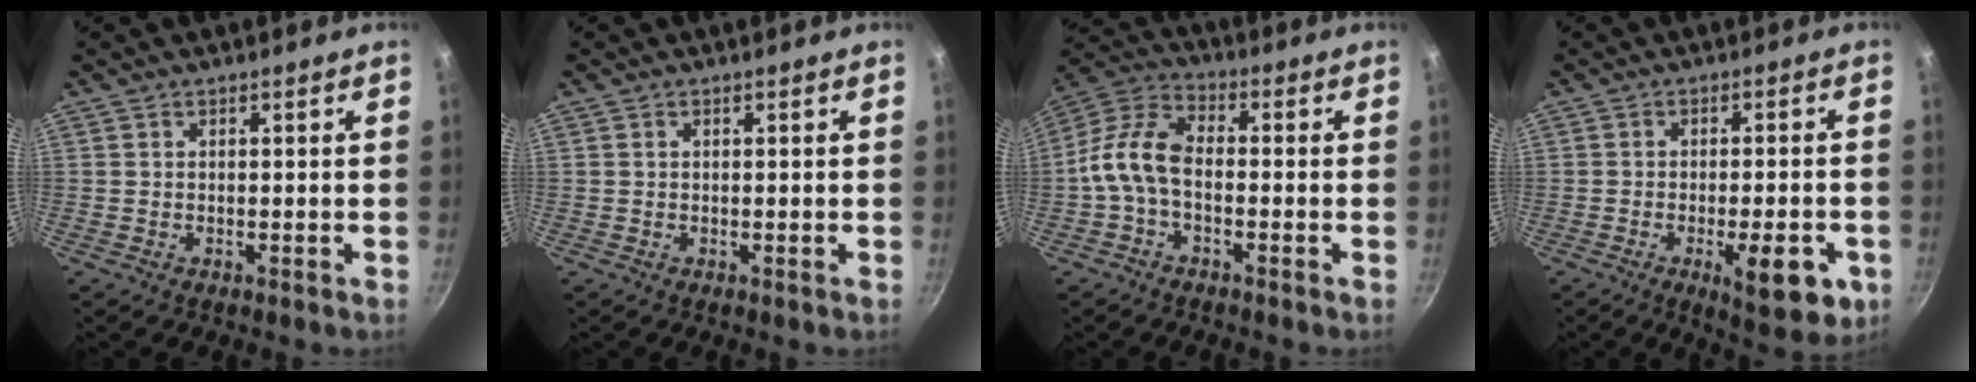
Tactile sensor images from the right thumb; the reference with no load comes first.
{"total": 0.0}
{"total": 10.3, "force": [-1.6, 6.0, 8.2], "torque": [-0.164, 0.034, -0.043]}
{"total": 10.5, "force": [-3.9, 3.5, 9.1], "torque": [-0.115, 0.004, -0.049]}